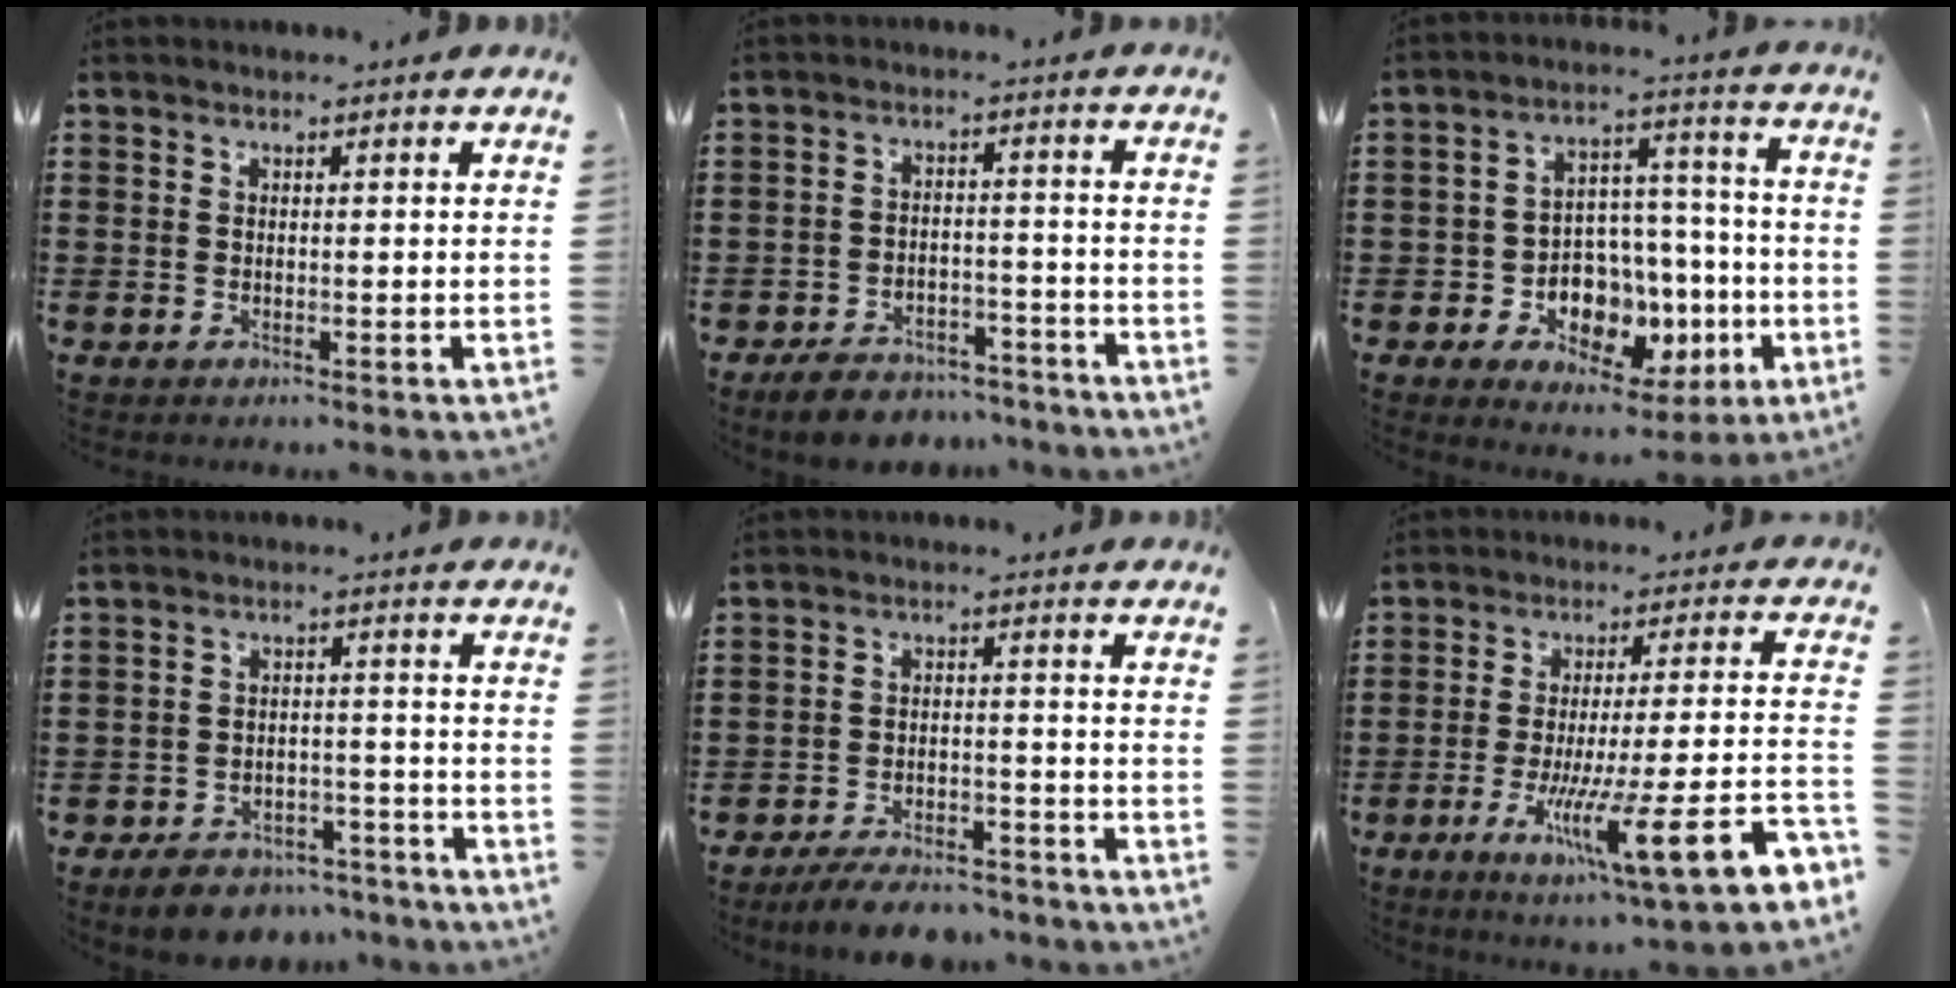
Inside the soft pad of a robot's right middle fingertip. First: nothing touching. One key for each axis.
{"total": 5.0, "fx": -4.8, "fy": 1.0, "fz": 0.8, "tx": -0.023, "ty": 0.010, "tz": -0.099}
{"total": 8.6, "fx": -2.8, "fy": 6.8, "fz": 4.4, "tx": -0.072, "ty": 0.012, "tz": -0.040}
{"total": 5.2, "fx": -4.9, "fy": 1.2, "fz": 1.1, "tx": -0.025, "ty": 0.011, "tz": -0.099}
{"total": 5.5, "fx": -5.1, "fy": 0.8, "fz": 1.7, "tx": -0.032, "ty": 0.001, "tz": -0.099}
{"total": 12.1, "fx": -6.5, "fy": 0.1, "fz": 10.3, "tx": -0.153, "ty": -0.026, "tz": -0.119}